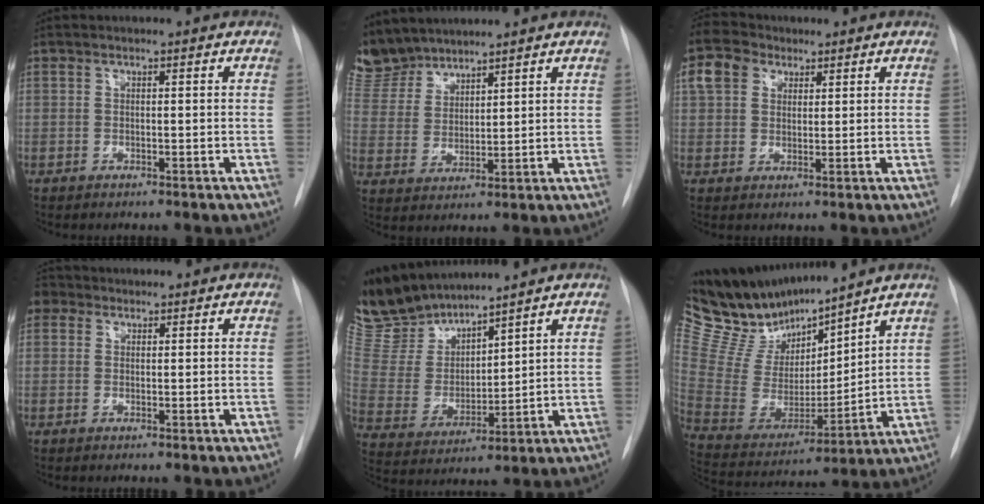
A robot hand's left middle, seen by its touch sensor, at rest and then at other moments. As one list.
[{"total": 8.7, "force": [8.2, 2.4, 1.1], "torque": [-0.031, 0.005, 0.180]}, {"total": 9.0, "force": [5.0, 6.4, 3.8], "torque": [-0.089, 0.033, 0.094]}, {"total": 2.4, "force": [1.3, 2.0, 0.5], "torque": [-0.006, 0.011, 0.019]}, {"total": 12.4, "force": [11.7, 2.8, 2.8], "torque": [-0.072, -0.006, 0.251]}, {"total": 16.7, "force": [15.3, 2.6, 6.1], "torque": [-0.129, -0.013, 0.300]}]